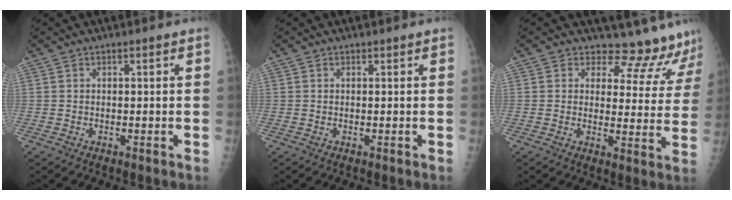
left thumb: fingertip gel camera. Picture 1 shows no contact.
{"total": 0.0}
{"total": 11.7, "force": [11.2, 3.3, 0.3], "torque": [0.040, -0.105, 0.112]}